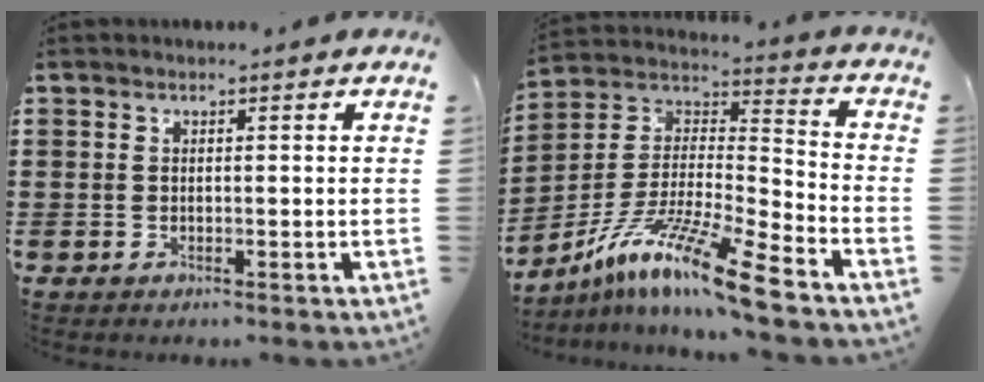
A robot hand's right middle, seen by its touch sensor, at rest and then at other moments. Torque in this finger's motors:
{"motor_torque": [1.34, -0.80, 1.05, 0.21]}